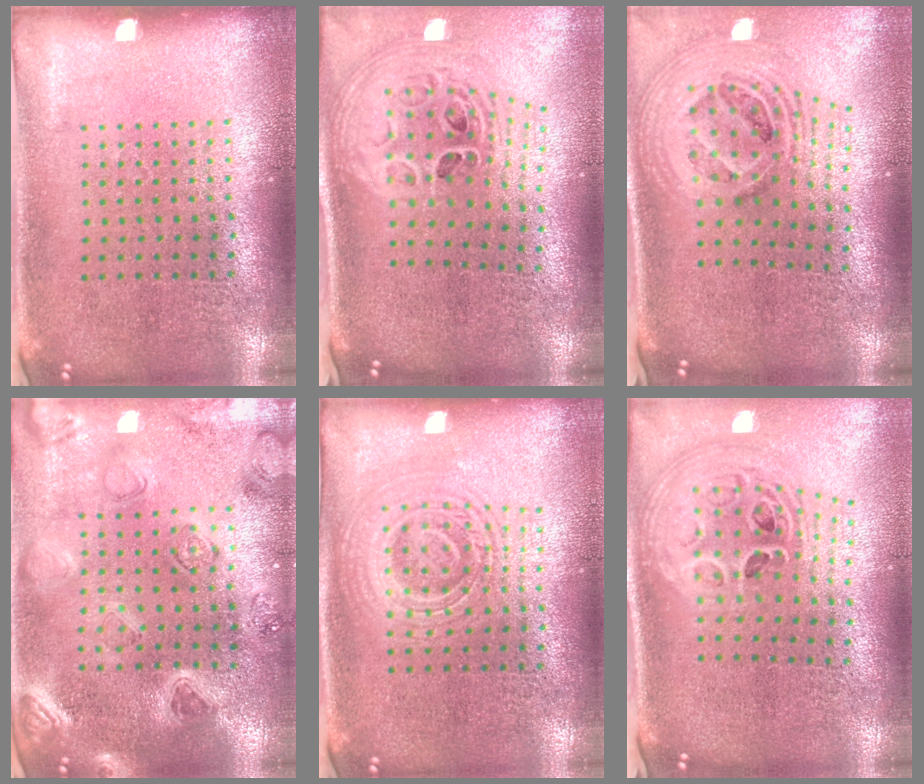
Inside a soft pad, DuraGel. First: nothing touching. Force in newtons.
{"total": 2.8, "press": 2.0, "slide": 1.9}
{"total": 2.6, "press": 1.8, "slide": 1.9}
{"total": 2.2, "press": 2.2, "slide": 0.2}
{"total": 2.5, "press": 2.4, "slide": 0.5}
{"total": 2.7, "press": 2.0, "slide": 1.8}